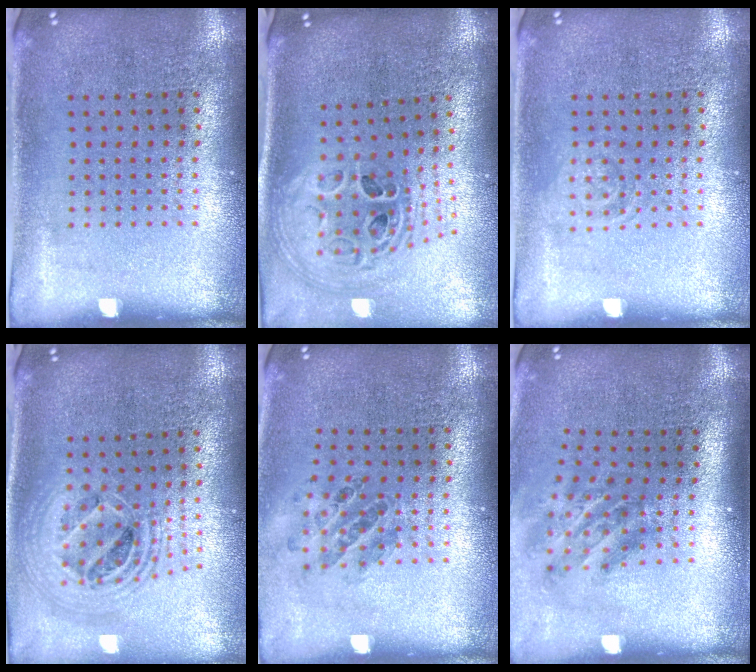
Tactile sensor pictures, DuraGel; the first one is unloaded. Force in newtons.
{"total": 1.9, "press": 1.6, "slide": 1.1}
{"total": 1.0, "press": 1.0, "slide": 0.2}
{"total": 2.2, "press": 1.7, "slide": 1.4}
{"total": 0.8, "press": 0.8, "slide": 0.1}
{"total": 1.9, "press": 1.2, "slide": 1.5}